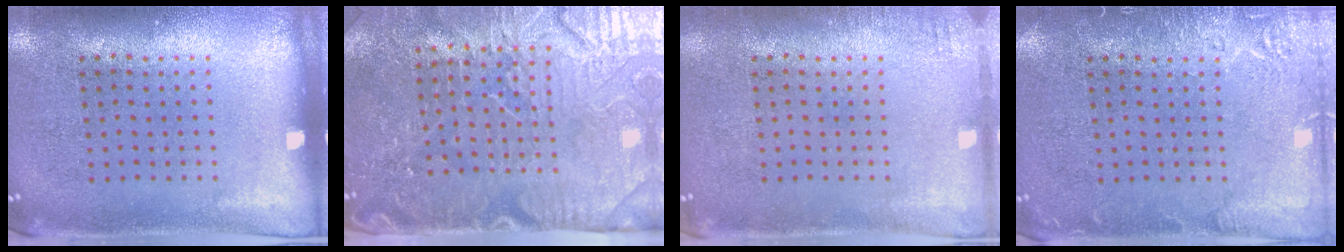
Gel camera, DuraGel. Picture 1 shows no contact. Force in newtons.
{"total": 5.0, "press": 4.5, "slide": 2.2}
{"total": 1.0, "press": 1.0, "slide": 0.1}
{"total": 2.4, "press": 2.4, "slide": 0.4}